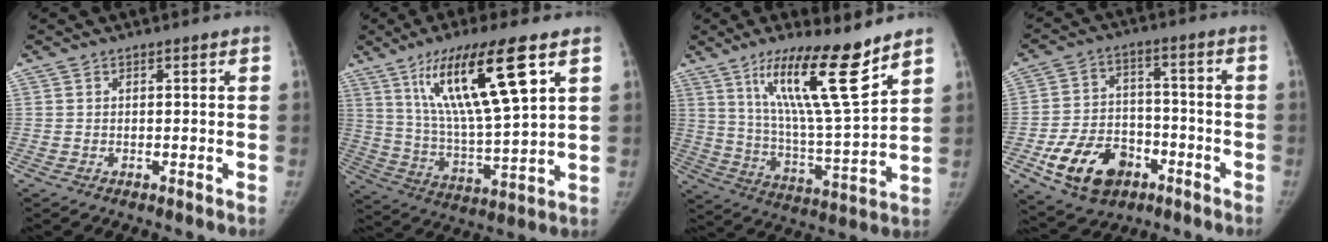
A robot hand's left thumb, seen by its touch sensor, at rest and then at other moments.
{"total": 19.3, "force": [9.1, 3.7, 16.7], "torque": [-0.291, -0.039, 0.166]}
{"total": 18.2, "force": [11.4, 2.4, 14.0], "torque": [-0.222, -0.073, 0.203]}
{"total": 14.4, "force": [-6.7, 9.9, 8.1], "torque": [-0.114, 0.034, -0.106]}